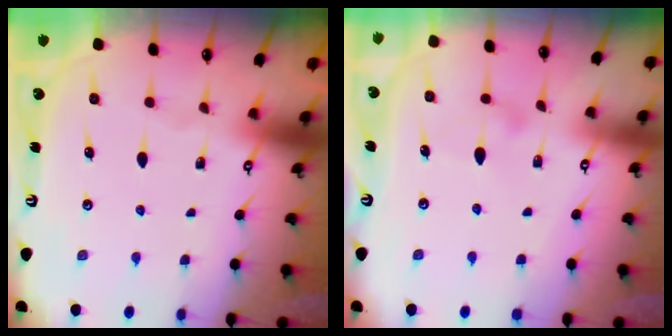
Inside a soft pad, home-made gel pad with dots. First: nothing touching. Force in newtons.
{"total": 8.3, "press": 8.2, "slide": 0.4}